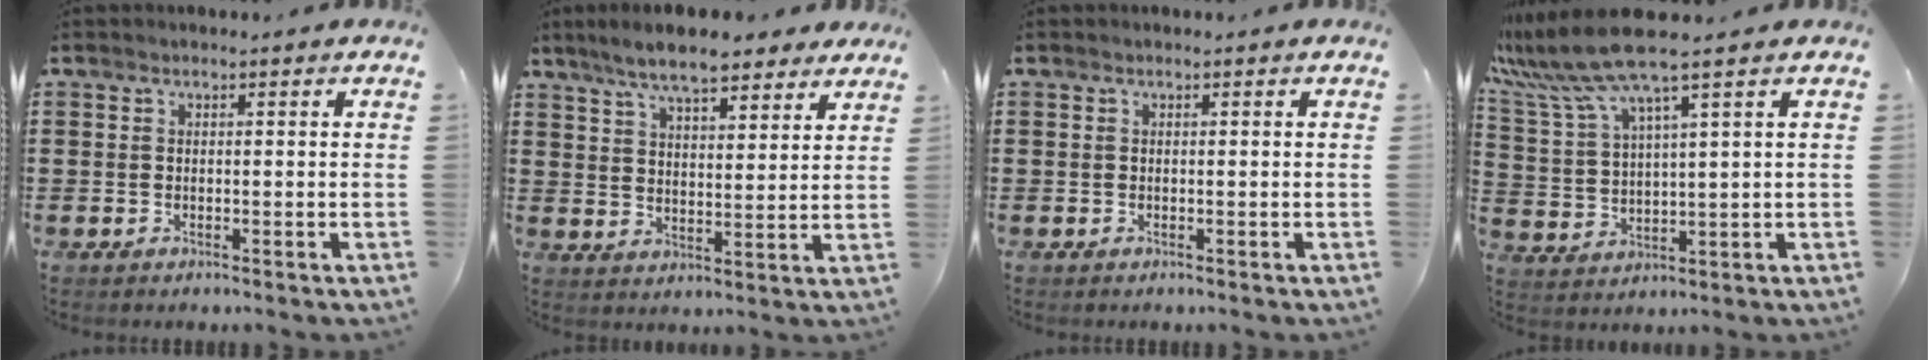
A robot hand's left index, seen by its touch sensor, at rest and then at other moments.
{"total": 7.8, "force": [6.7, 1.6, 3.6], "torque": [-0.091, -0.010, 0.122]}
{"total": 0.0}
{"total": 8.3, "force": [6.4, 0.0, 5.2], "torque": [-0.139, -0.031, 0.108]}